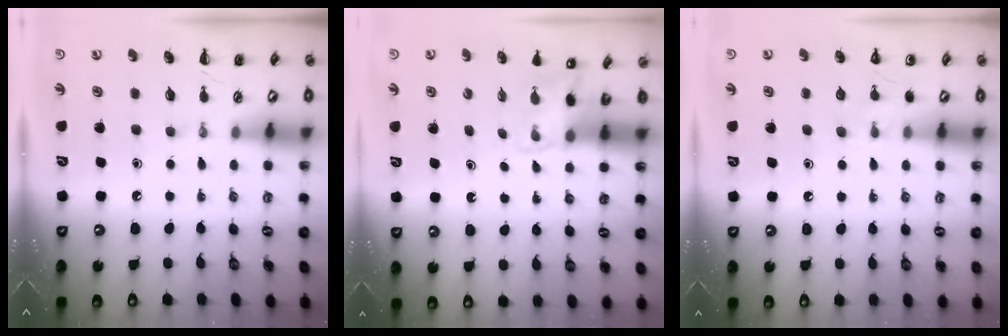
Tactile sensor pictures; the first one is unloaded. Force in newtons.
{"total": 2.5, "press": 2.3, "slide": 1.0}
{"total": 6.0, "press": 5.7, "slide": 1.8}